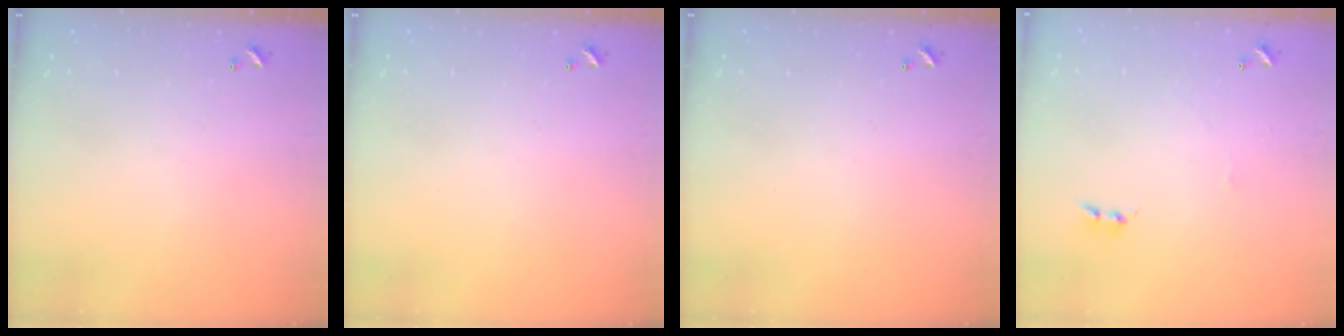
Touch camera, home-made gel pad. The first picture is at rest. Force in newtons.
{"total": 0.0}
{"total": 0.0}
{"total": 1.7, "press": 1.6, "slide": 0.5}